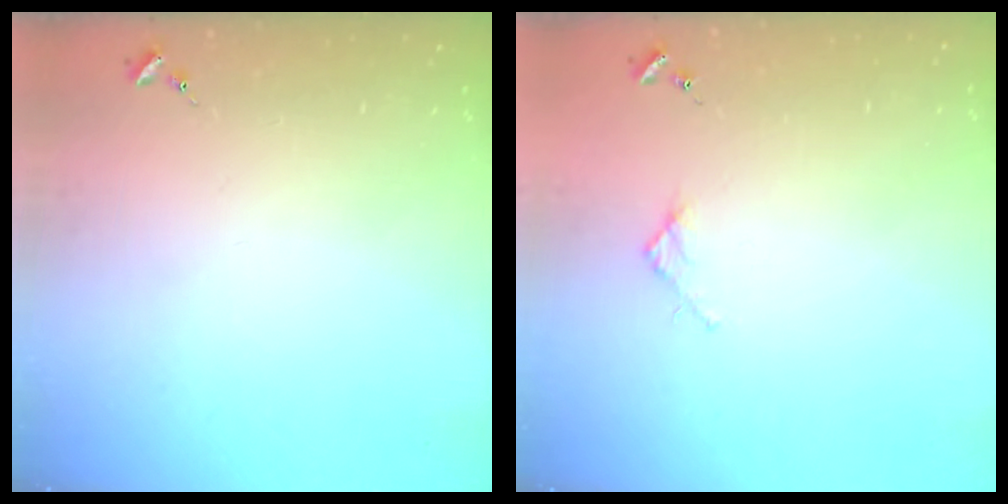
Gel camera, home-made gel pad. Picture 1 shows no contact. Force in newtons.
{"total": 2.7, "press": 2.7, "slide": 0.3}